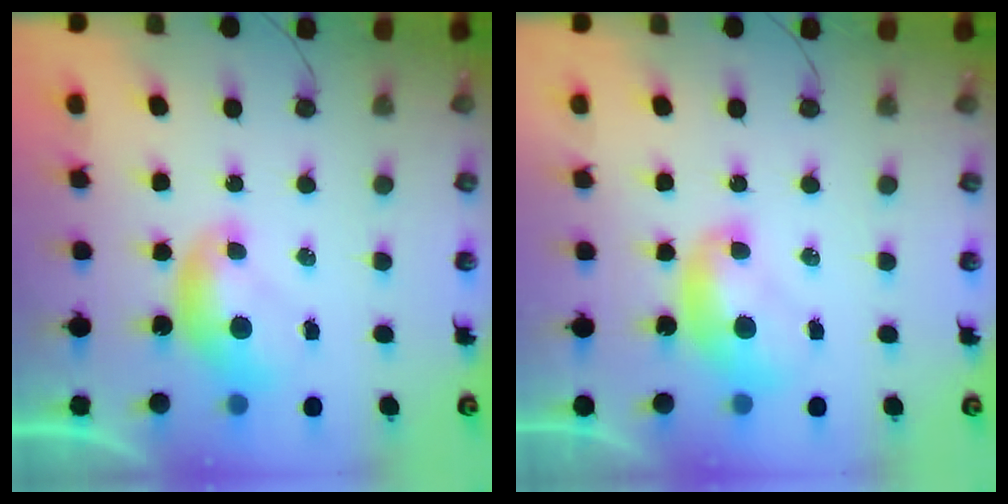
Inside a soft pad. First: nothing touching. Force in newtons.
{"total": 1.6, "press": 1.6, "slide": 0.2}